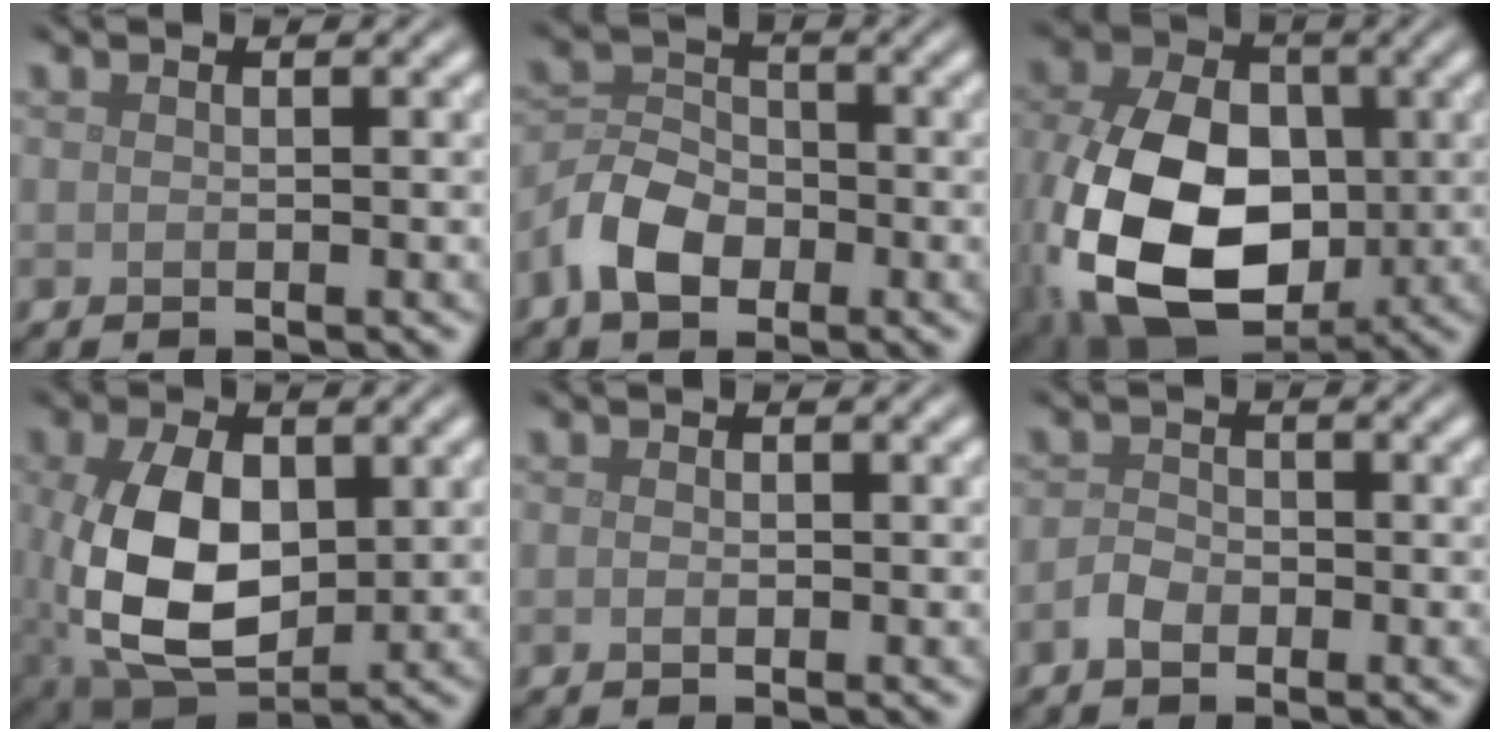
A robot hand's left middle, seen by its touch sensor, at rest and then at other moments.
{"total": 4.9, "force": [-2.5, 3.2, 2.7], "torque": [-0.054, 0.003, -0.054]}
{"total": 15.2, "force": [-2.4, 10.5, 10.8], "torque": [-0.244, -0.031, -0.040]}
{"total": 10.5, "force": [0.0, 6.5, 8.2], "torque": [-0.183, -0.014, 0.010]}
{"total": 0.5, "force": [-0.1, 0.3, 0.4], "torque": [-0.009, -0.003, 0.000]}
{"total": 1.8, "force": [-1.0, 1.2, 1.0], "torque": [-0.016, 0.003, -0.022]}